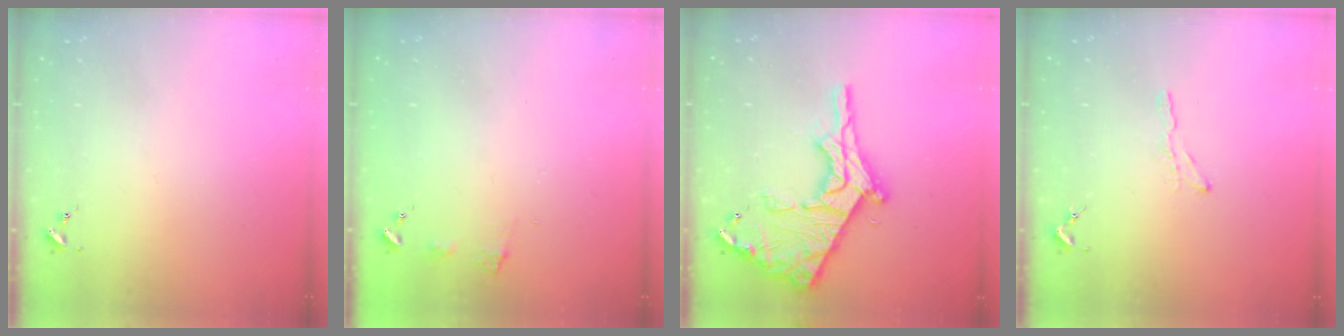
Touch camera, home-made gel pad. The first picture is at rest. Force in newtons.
{"total": 5.1, "press": 5.0, "slide": 0.7}
{"total": 21.0, "press": 20.9, "slide": 1.8}
{"total": 3.8, "press": 3.7, "slide": 0.4}